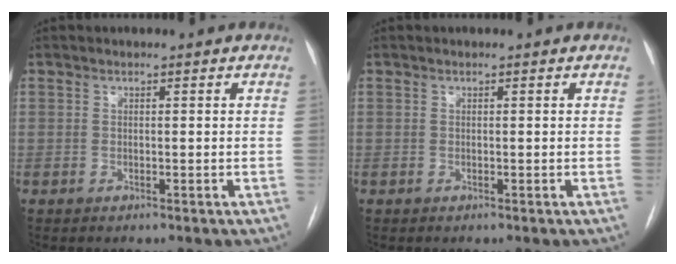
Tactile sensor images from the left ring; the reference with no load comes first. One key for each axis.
{"total": 0.0}